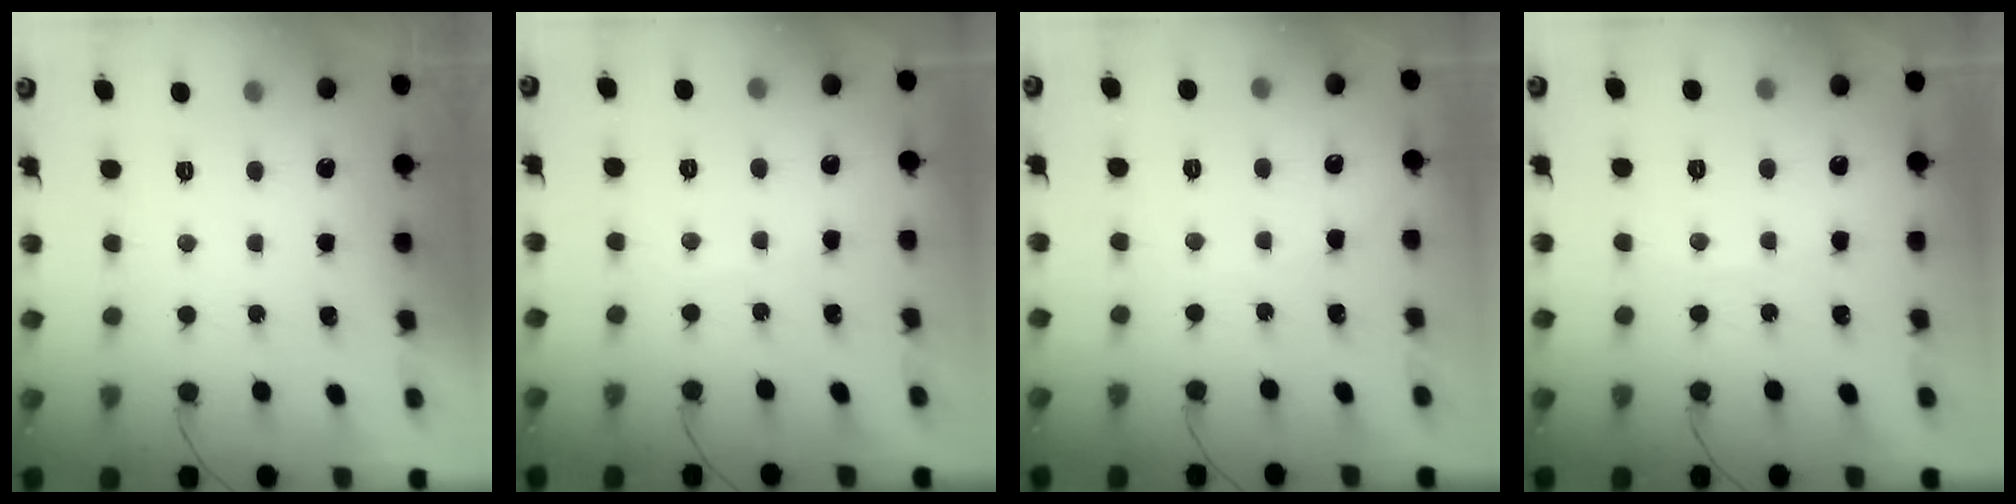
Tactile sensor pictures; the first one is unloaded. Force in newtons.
{"total": 1.8, "press": 1.8, "slide": 0.2}
{"total": 3.7, "press": 3.6, "slide": 0.8}
{"total": 3.2, "press": 3.2, "slide": 0.4}